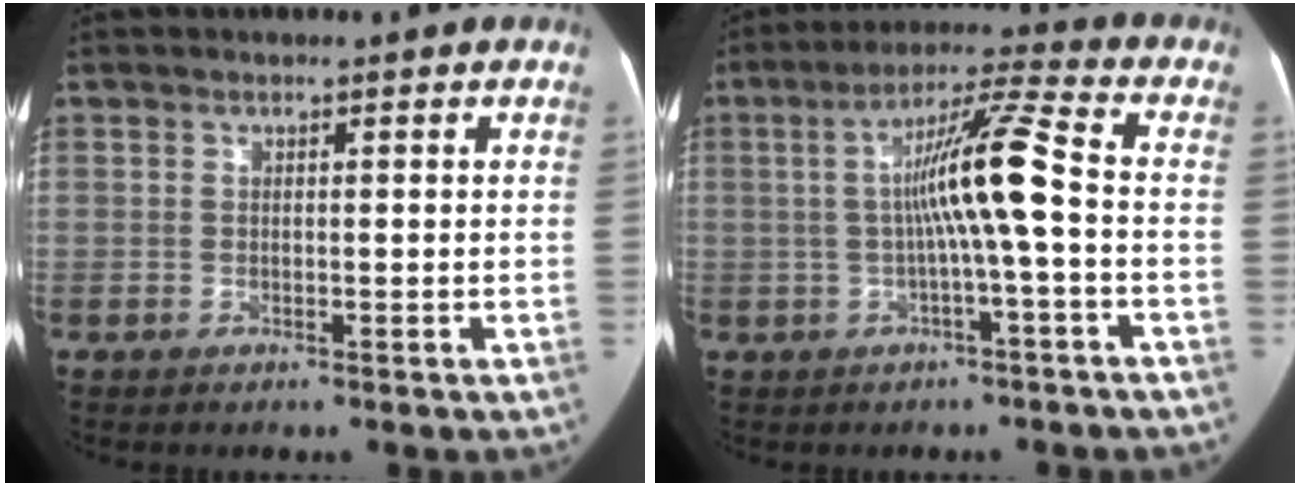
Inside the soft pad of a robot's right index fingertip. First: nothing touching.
{"total": 9.7, "force": [-0.7, -0.7, 9.7], "torque": [-0.172, 0.020, -0.017]}